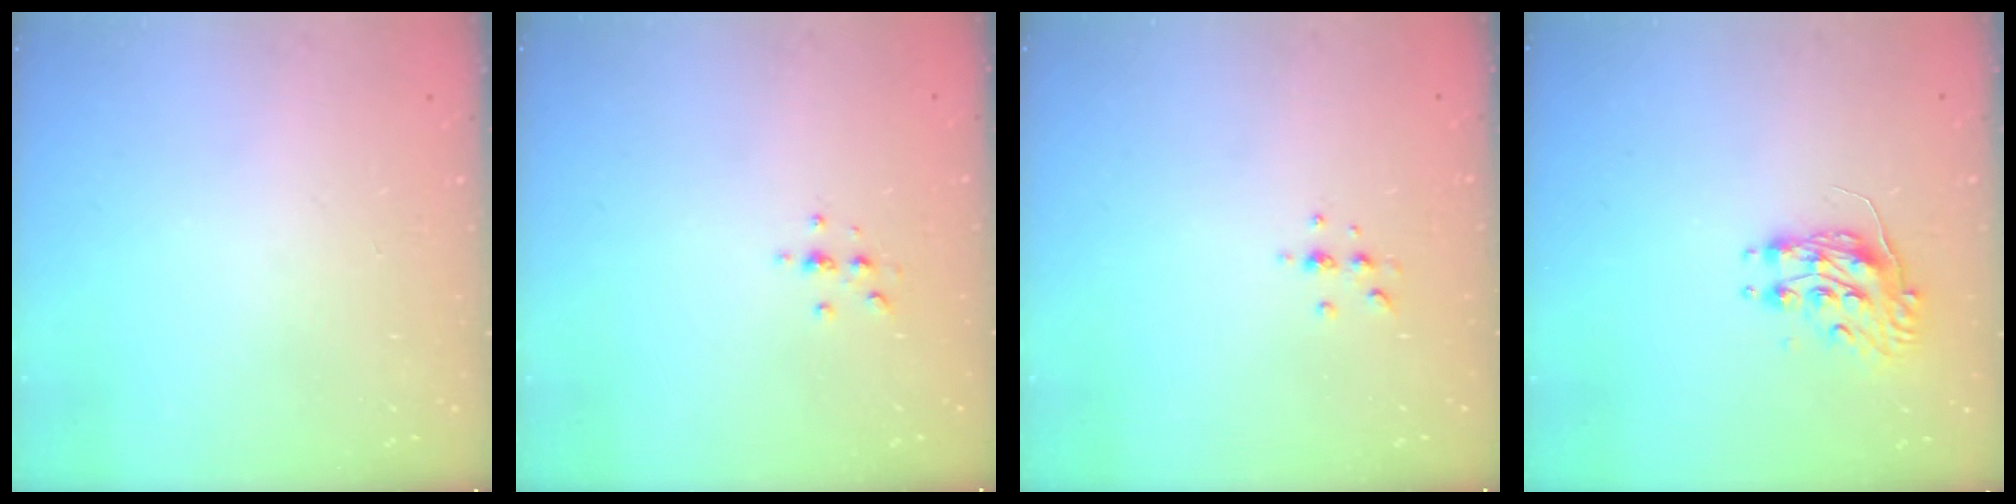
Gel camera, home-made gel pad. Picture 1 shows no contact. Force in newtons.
{"total": 3.0, "press": 3.0, "slide": 0.3}
{"total": 4.1, "press": 3.7, "slide": 1.7}
{"total": 8.2, "press": 8.2, "slide": 0.3}